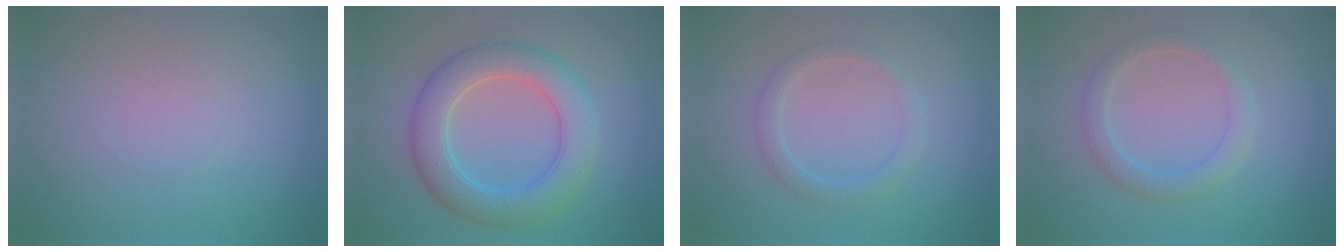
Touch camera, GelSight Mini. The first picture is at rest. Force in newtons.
{"total": 5.9, "press": 5.9, "slide": 0.4}
{"total": 1.9, "press": 1.9, "slide": 0.2}
{"total": 2.4, "press": 2.4, "slide": 0.1}